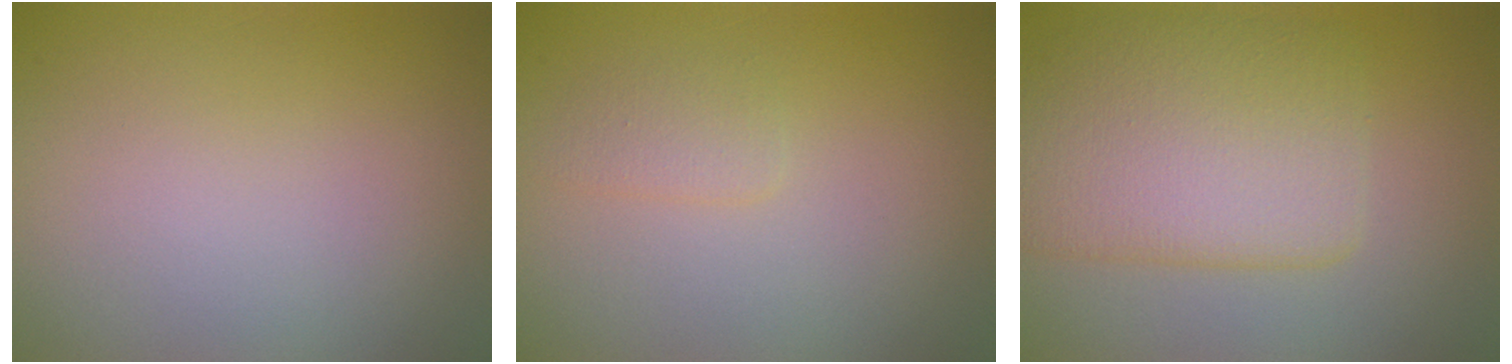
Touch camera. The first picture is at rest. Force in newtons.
{"total": 1.1, "press": 1.1, "slide": 0.1}
{"total": 6.3, "press": 6.3, "slide": 0.1}